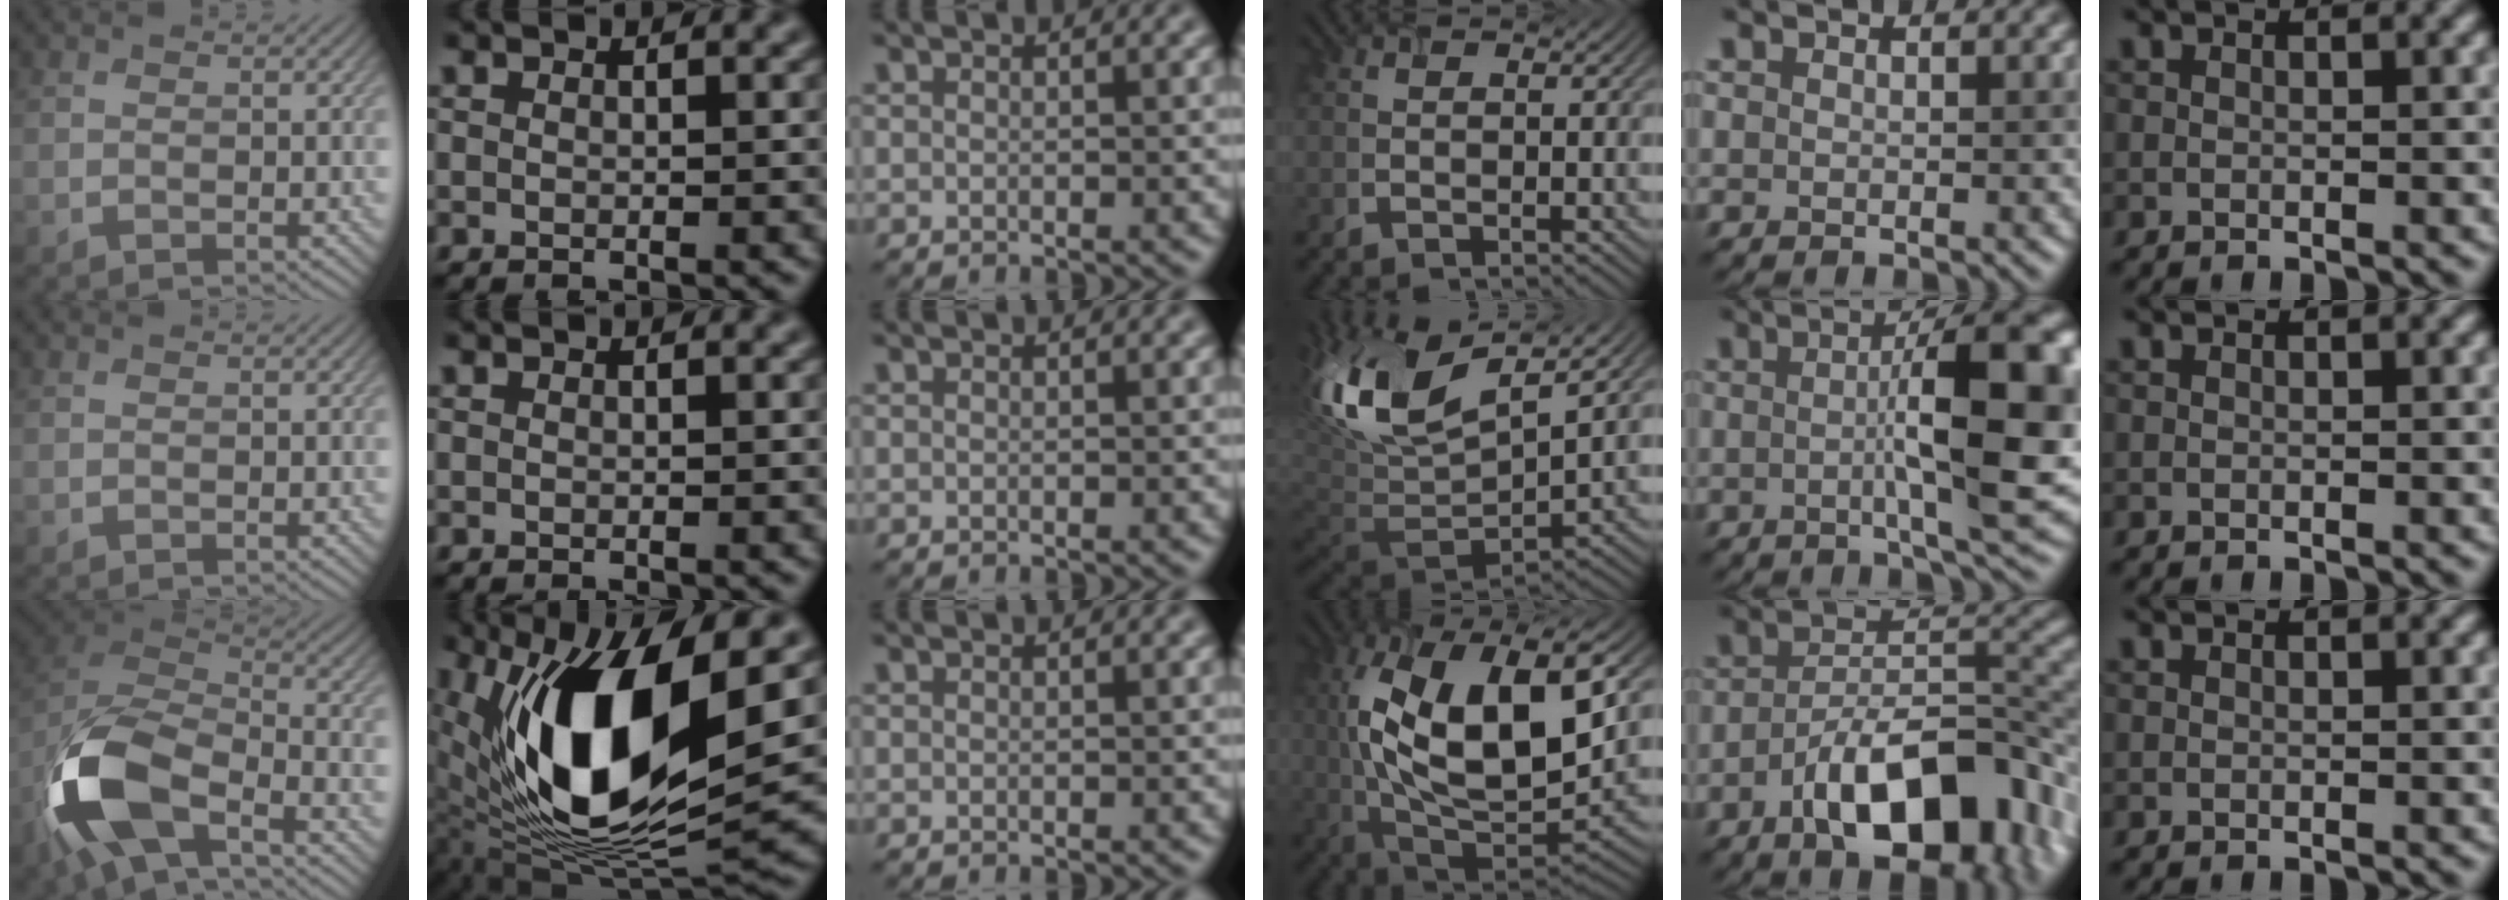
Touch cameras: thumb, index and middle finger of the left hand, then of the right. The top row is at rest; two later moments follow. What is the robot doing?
{"motion": "extract", "object": "airpods case & airpods"}